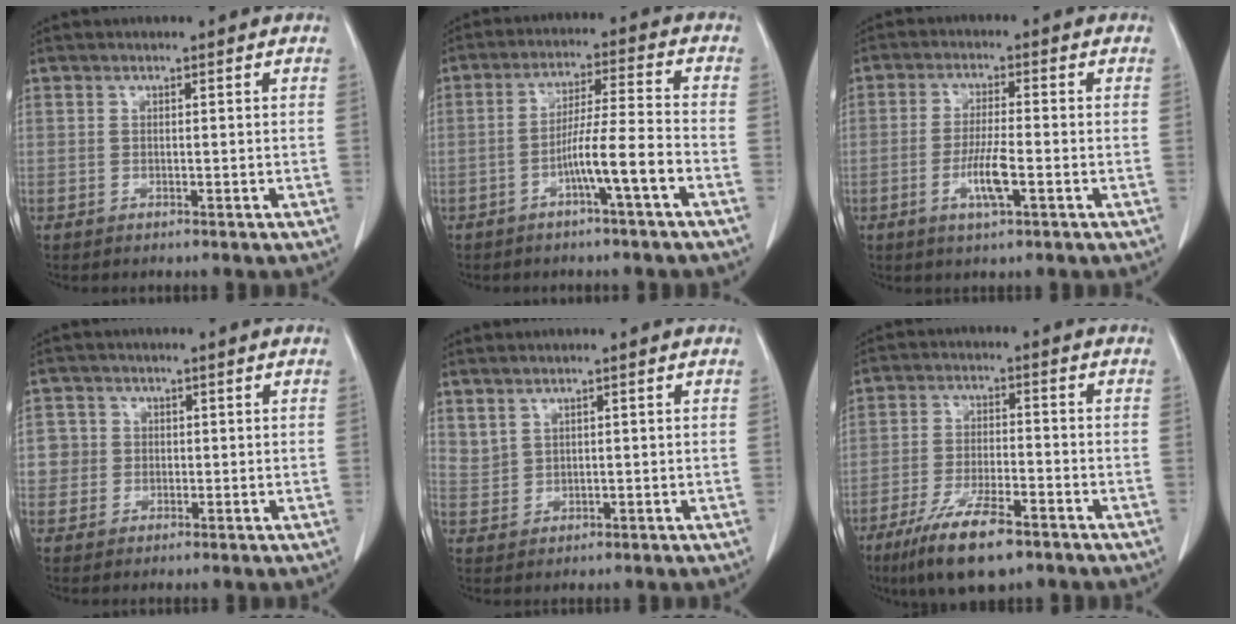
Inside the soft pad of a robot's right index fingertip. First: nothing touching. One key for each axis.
{"total": 7.7, "fx": -3.5, "fy": -0.6, "fz": 6.9, "tx": -0.123, "ty": 0.012, "tz": -0.061}
{"total": 5.6, "fx": -2.0, "fy": 0.6, "fz": 5.2, "tx": -0.102, "ty": -0.007, "tz": -0.036}
{"total": 3.4, "fx": 0.2, "fy": 3.4, "fz": 0.0, "tx": 0.016, "ty": 0.009, "tz": 0.003}
{"total": 2.4, "fx": 2.0, "fy": 1.2, "fz": 0.6, "tx": -0.010, "ty": -0.003, "tz": 0.046}
{"total": 10.9, "fx": -7.1, "fy": 2.5, "fz": 7.9, "tx": -0.147, "ty": -0.020, "tz": -0.121}